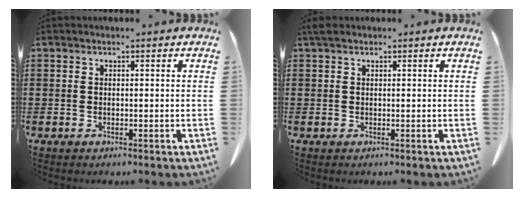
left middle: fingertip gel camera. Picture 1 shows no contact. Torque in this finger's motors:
{"motor_torque": [0.29, -0.22, 0.00, 0.03]}